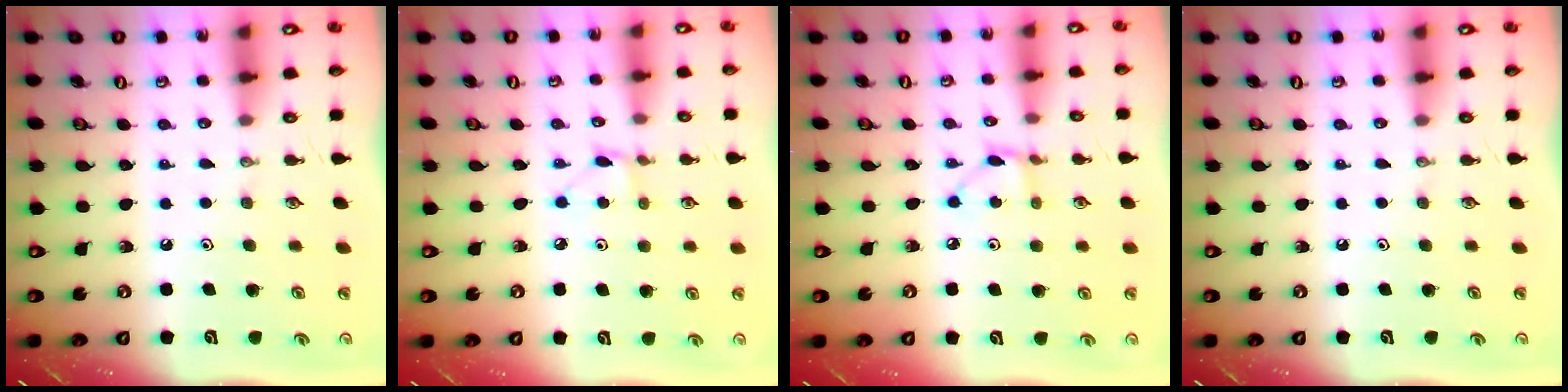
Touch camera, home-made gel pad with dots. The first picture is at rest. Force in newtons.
{"total": 3.2, "press": 3.1, "slide": 0.4}
{"total": 2.9, "press": 2.9, "slide": 0.2}
{"total": 0.0}